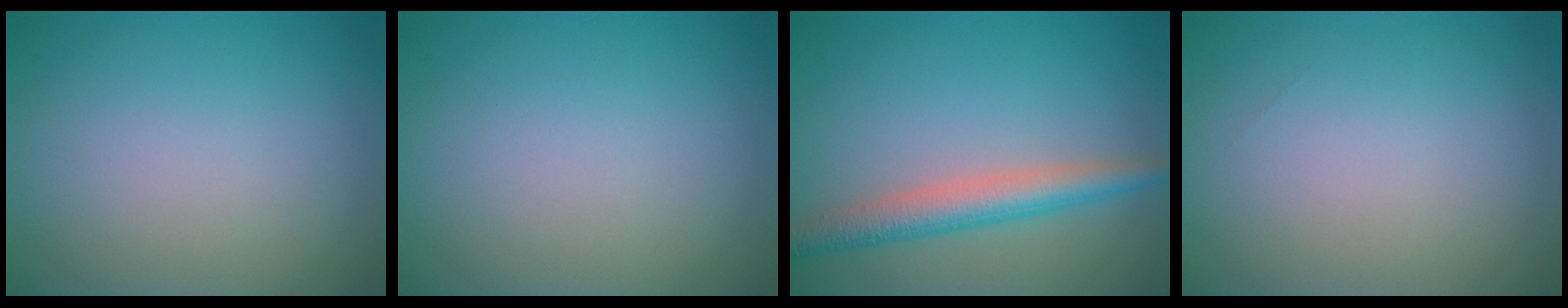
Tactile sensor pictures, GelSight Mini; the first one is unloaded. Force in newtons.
{"total": 0.0}
{"total": 4.0, "press": 4.0, "slide": 0.2}
{"total": 0.0}